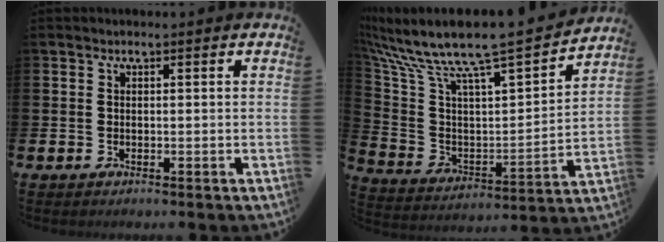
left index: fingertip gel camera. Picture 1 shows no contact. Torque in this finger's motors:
{"motor_torque": [1.01, -1.13, 1.05, 0.21]}